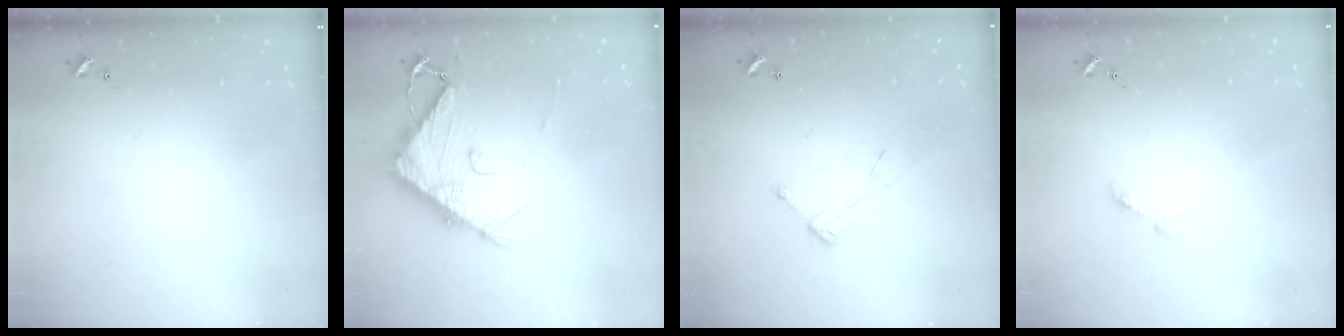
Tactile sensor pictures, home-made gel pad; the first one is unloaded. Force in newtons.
{"total": 11.0, "press": 10.9, "slide": 1.4}
{"total": 6.6, "press": 6.6, "slide": 0.2}
{"total": 2.8, "press": 2.8, "slide": 0.5}